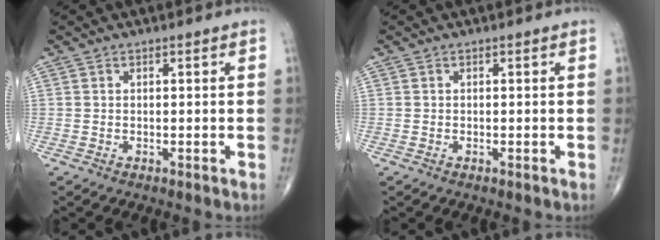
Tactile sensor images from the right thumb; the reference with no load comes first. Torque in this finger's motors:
{"motor_torque": [-0.41, -0.03, -0.08, -0.04, 0.00]}